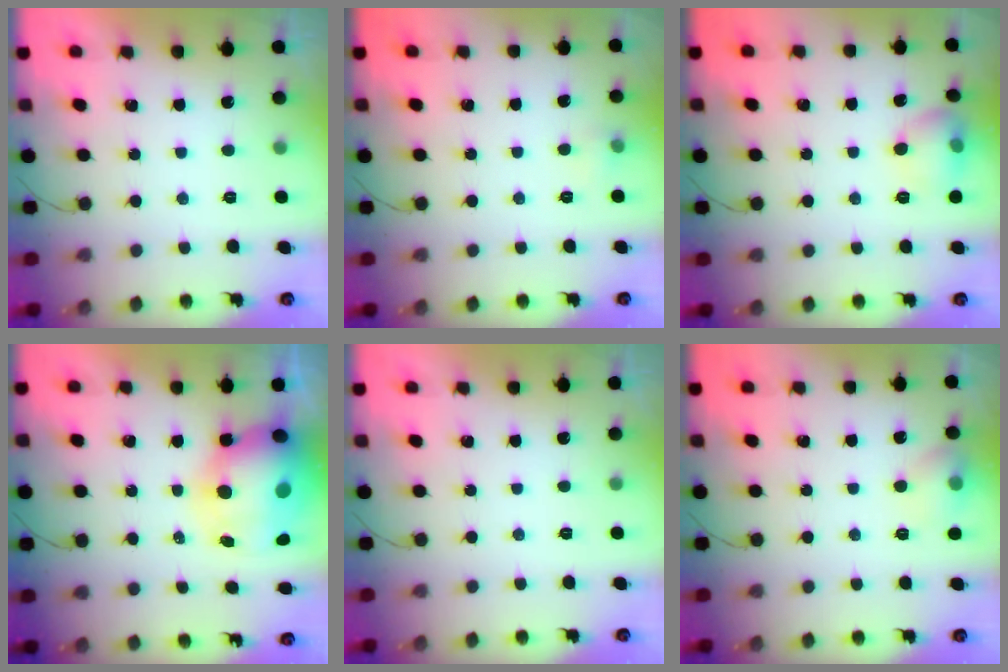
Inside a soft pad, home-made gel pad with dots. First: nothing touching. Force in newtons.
{"total": 3.6, "press": 3.4, "slide": 1.0}
{"total": 11.6, "press": 9.5, "slide": 6.7}
{"total": 14.6, "press": 14.2, "slide": 3.4}
{"total": 0.0}
{"total": 8.5, "press": 8.3, "slide": 1.5}